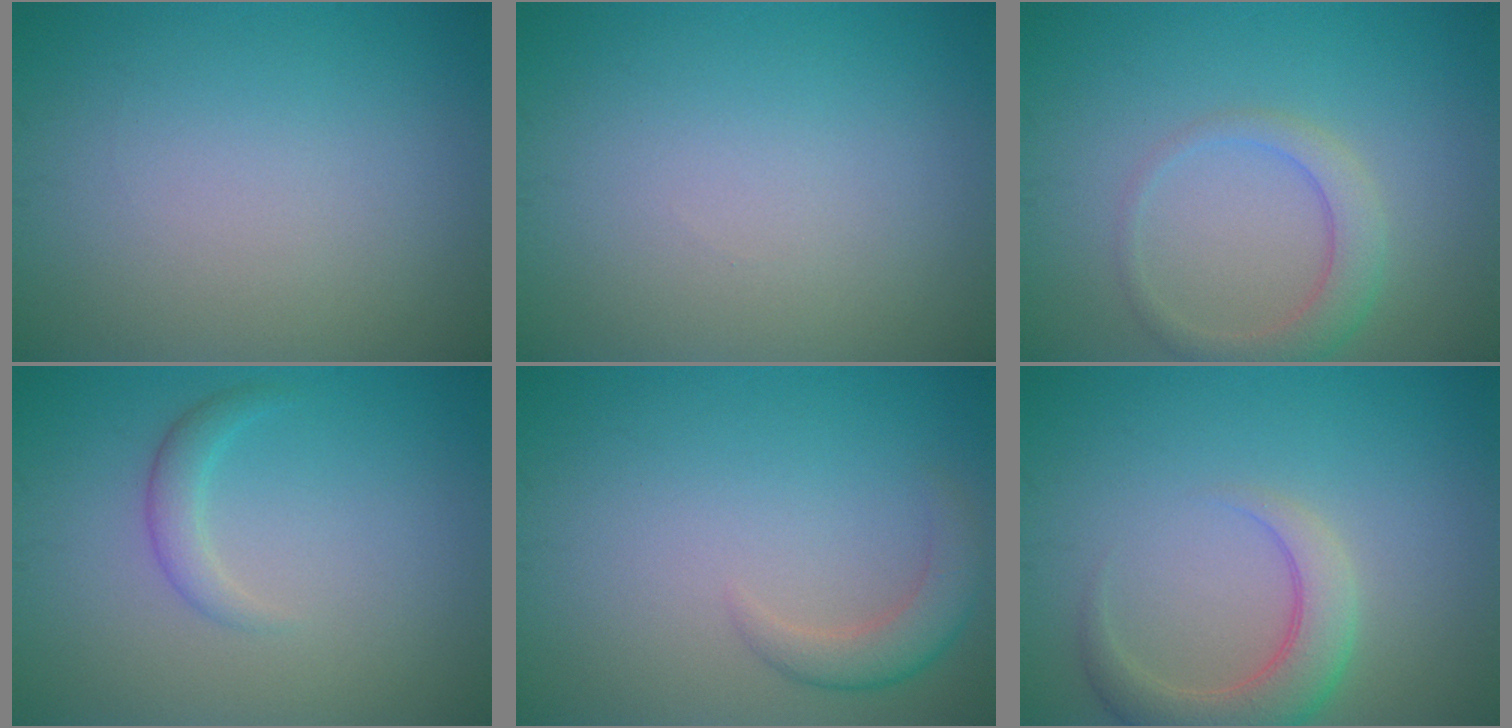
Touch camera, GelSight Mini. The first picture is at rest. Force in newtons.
{"total": 0.0}
{"total": 2.9, "press": 2.9, "slide": 0.2}
{"total": 1.7, "press": 1.7, "slide": 0.1}
{"total": 2.6, "press": 2.6, "slide": 0.3}
{"total": 4.1, "press": 4.1, "slide": 0.5}